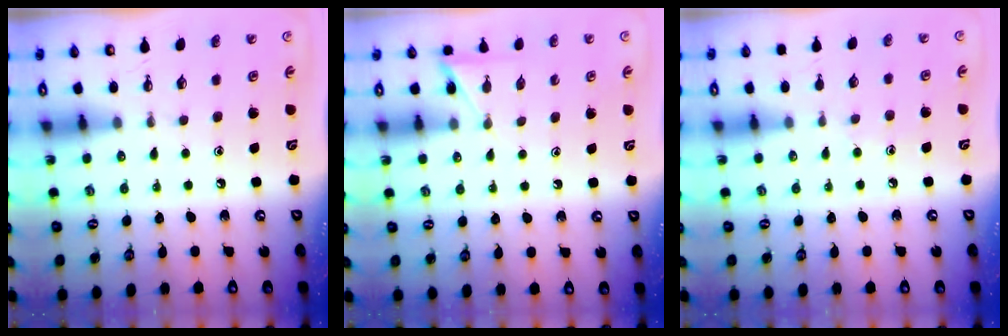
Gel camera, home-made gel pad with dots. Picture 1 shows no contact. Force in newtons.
{"total": 4.5, "press": 4.5, "slide": 0.3}
{"total": 5.3, "press": 5.3, "slide": 0.6}